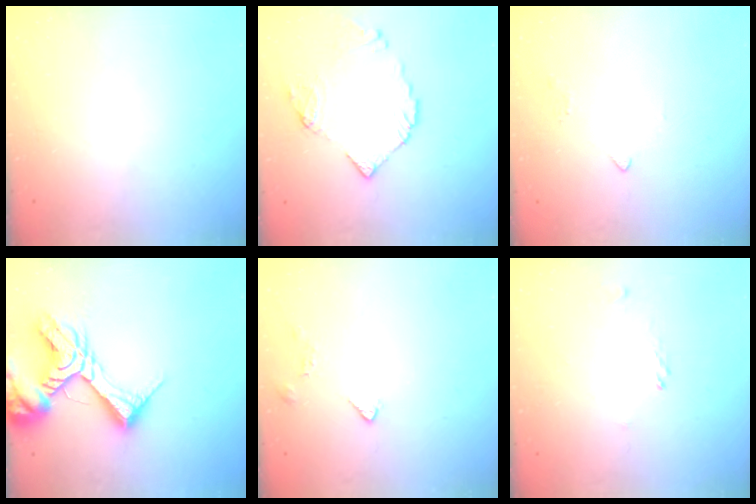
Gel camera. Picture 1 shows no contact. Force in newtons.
{"total": 11.2, "press": 11.2, "slide": 1.3}
{"total": 2.0, "press": 1.9, "slide": 0.5}
{"total": 17.2, "press": 17.1, "slide": 1.9}
{"total": 4.3, "press": 4.2, "slide": 0.8}
{"total": 0.0}